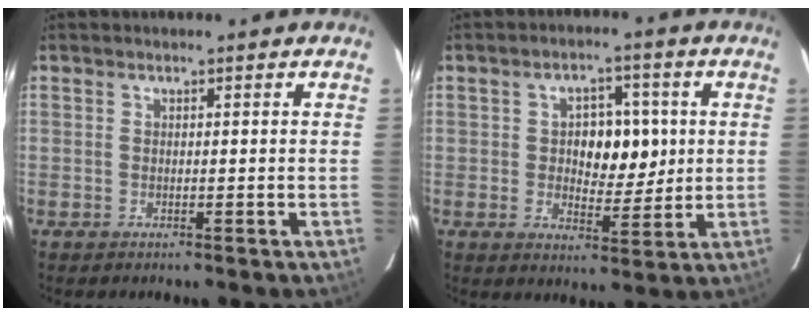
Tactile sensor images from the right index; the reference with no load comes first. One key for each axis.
{"total": 7.7, "fx": 1.0, "fy": 4.4, "fz": 6.2, "tx": -0.086, "ty": 0.013, "tz": 0.023}